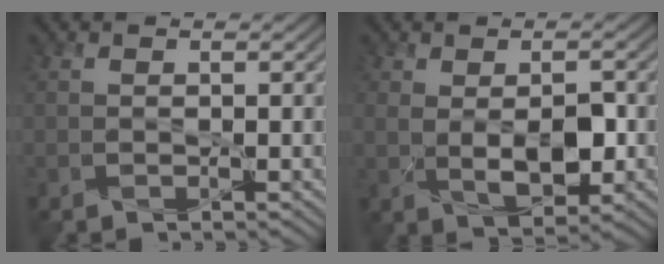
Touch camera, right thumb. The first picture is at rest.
{"total": 5.4, "force": [-0.1, 3.0, 4.4], "torque": [-0.091, -0.009, 0.004]}